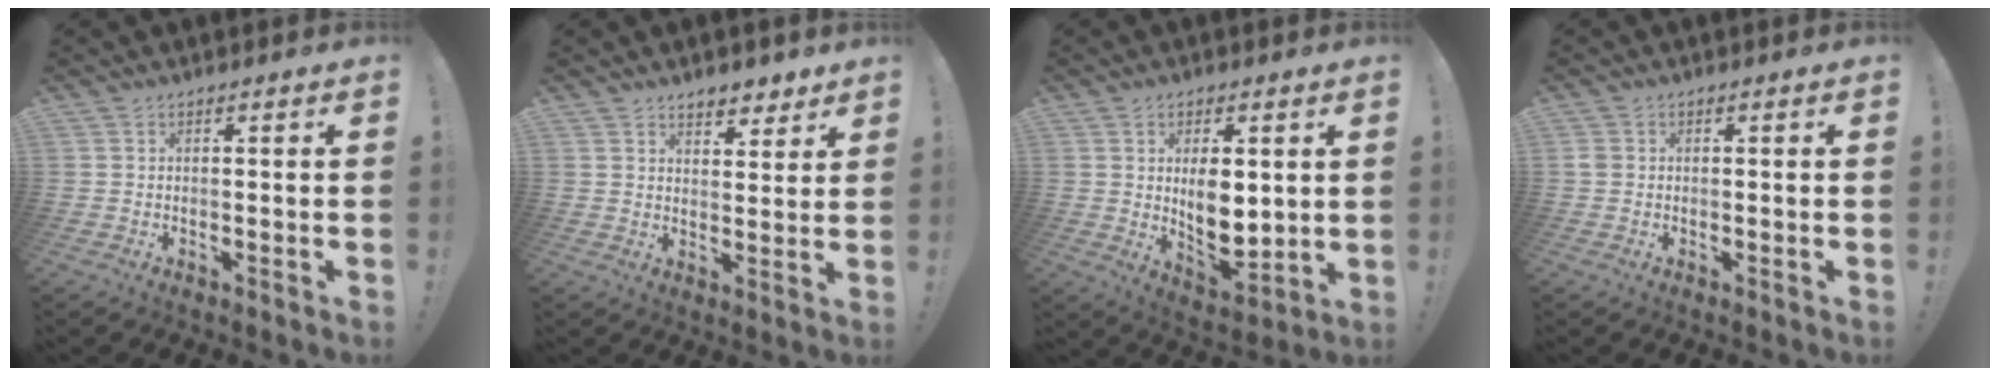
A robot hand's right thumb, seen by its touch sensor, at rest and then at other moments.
{"total": 5.7, "force": [4.8, 2.8, 1.6], "torque": [-0.002, -0.036, 0.085]}
{"total": 10.0, "force": [2.3, 5.7, 7.9], "torque": [-0.123, -0.026, 0.046]}
{"total": 1.7, "force": [0.1, 1.4, 0.9], "torque": [-0.016, 0.005, 0.003]}